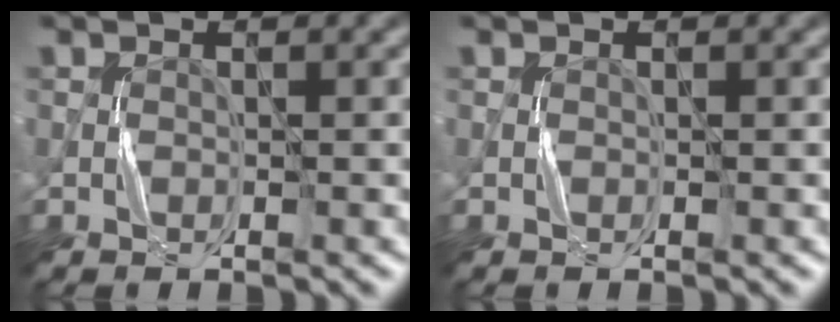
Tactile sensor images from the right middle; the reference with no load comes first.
{"total": 0.0}